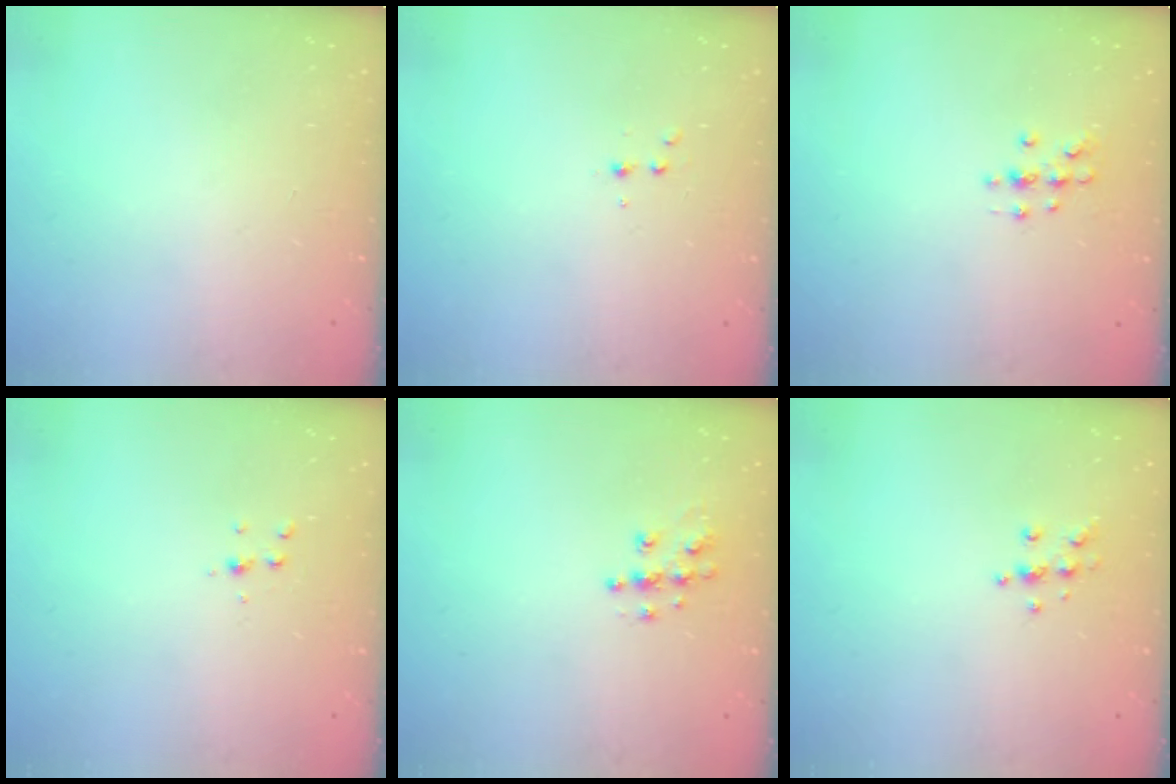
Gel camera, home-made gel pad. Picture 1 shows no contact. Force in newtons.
{"total": 3.2, "press": 3.1, "slide": 1.0}
{"total": 5.4, "press": 5.2, "slide": 1.6}
{"total": 4.4, "press": 4.3, "slide": 0.4}
{"total": 7.8, "press": 7.8, "slide": 0.2}
{"total": 5.7, "press": 5.6, "slide": 1.1}